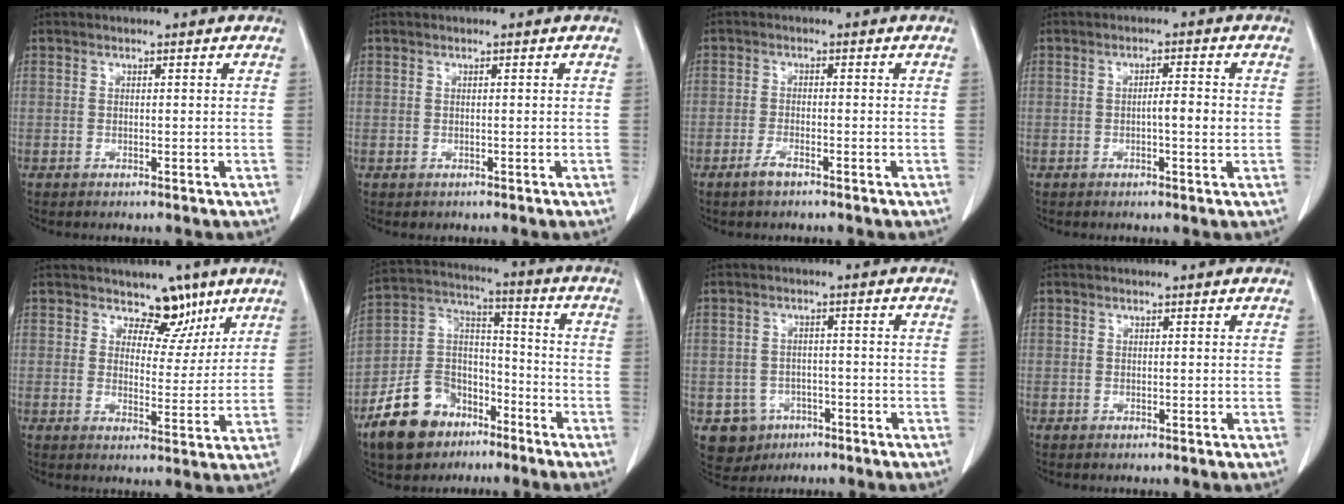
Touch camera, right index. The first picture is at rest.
{"total": 0.8, "force": [-0.1, 0.8, 0.0], "torque": [0.004, 0.006, -0.004]}
{"total": 2.3, "force": [-1.6, 0.5, 1.5], "torque": [-0.035, -0.001, -0.031]}
{"total": 3.1, "force": [-0.3, 0.4, 3.1], "torque": [-0.051, 0.001, -0.004]}
{"total": 5.5, "force": [4.0, 3.4, 1.7], "torque": [-0.003, -0.007, 0.059]}
{"total": 13.6, "force": [-8.7, 8.8, 5.6], "torque": [-0.122, 0.032, -0.153]}
{"total": 5.3, "force": [-2.6, 4.6, 0.8], "torque": [-0.012, 0.010, -0.031]}
{"total": 0.0}